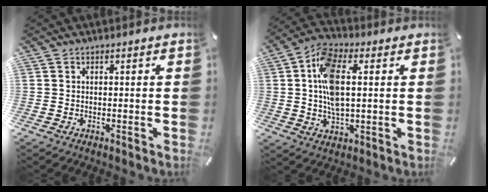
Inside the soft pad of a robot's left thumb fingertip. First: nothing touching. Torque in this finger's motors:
{"motor_torque": [0.40, 0.02, 0.59, 0.31, 0.10]}